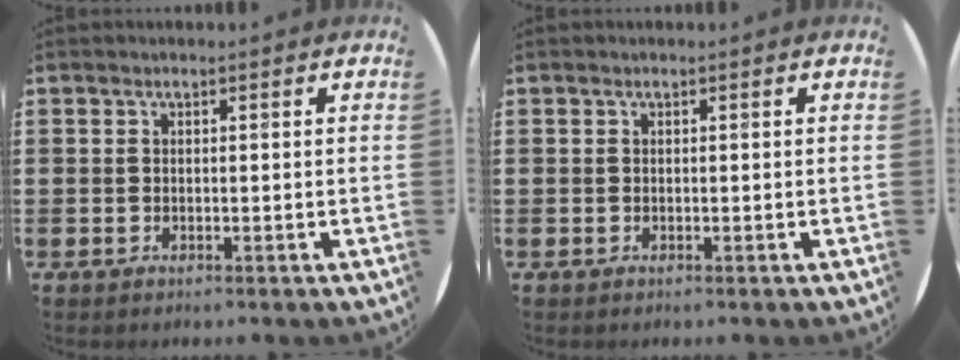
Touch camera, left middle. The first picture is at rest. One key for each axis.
{"total": 0.0}